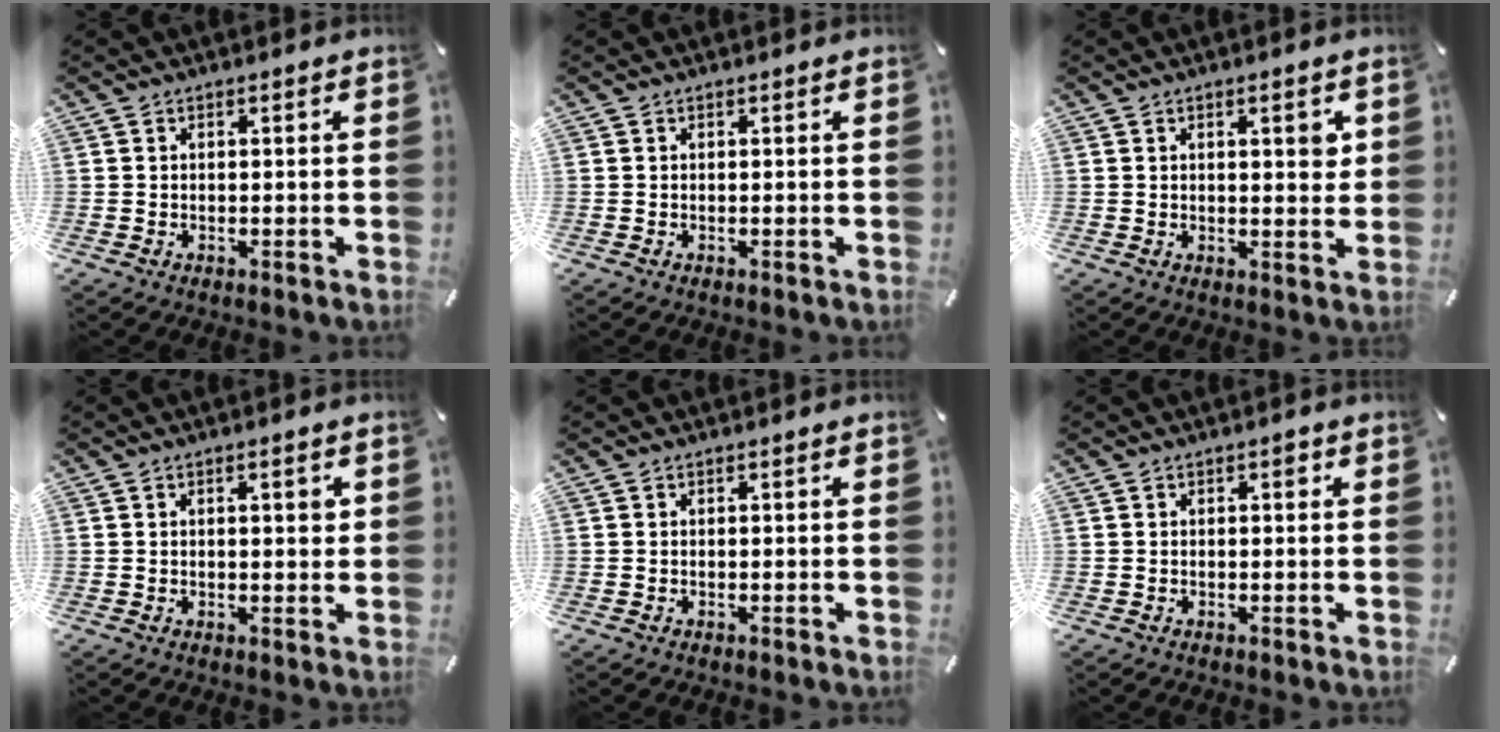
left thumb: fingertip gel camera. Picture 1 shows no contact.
{"total": 0.0}
{"total": 4.0, "force": [1.5, 1.6, 3.4], "torque": [-0.046, -0.005, 0.018]}
{"total": 2.5, "force": [0.8, 0.9, 2.2], "torque": [-0.027, 0.000, 0.006]}
{"total": 0.0}
{"total": 1.2, "force": [0.3, 0.7, 1.0], "torque": [-0.011, 0.003, 0.001]}